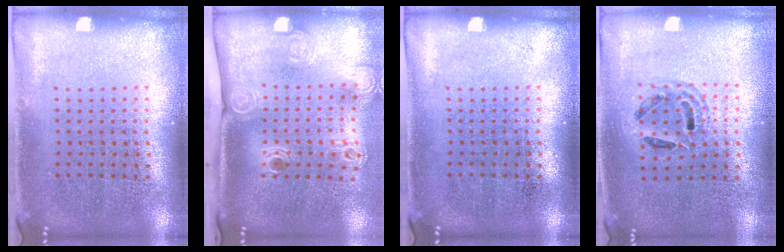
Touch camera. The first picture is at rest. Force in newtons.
{"total": 2.4, "press": 1.7, "slide": 1.7}
{"total": 0.0}
{"total": 1.3, "press": 1.1, "slide": 0.6}